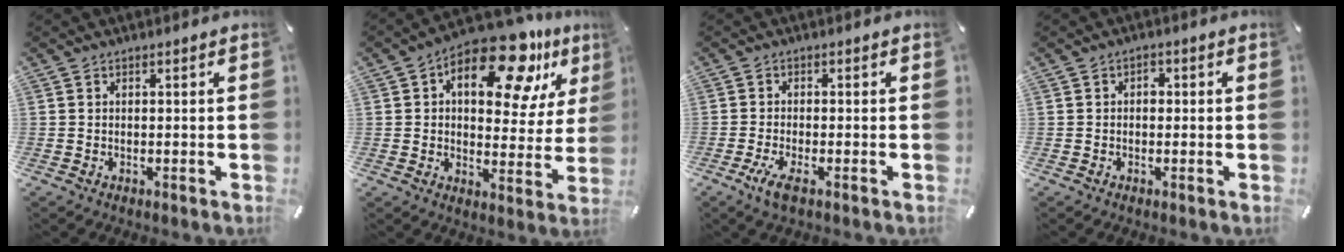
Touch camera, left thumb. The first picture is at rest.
{"total": 17.8, "force": [10.7, 8.4, 11.5], "torque": [-0.164, -0.066, 0.175]}
{"total": 4.2, "force": [-1.9, 1.1, 3.6], "torque": [-0.077, -0.009, -0.035]}
{"total": 1.7, "force": [-0.1, 1.4, 1.0], "torque": [-0.014, 0.005, -0.007]}